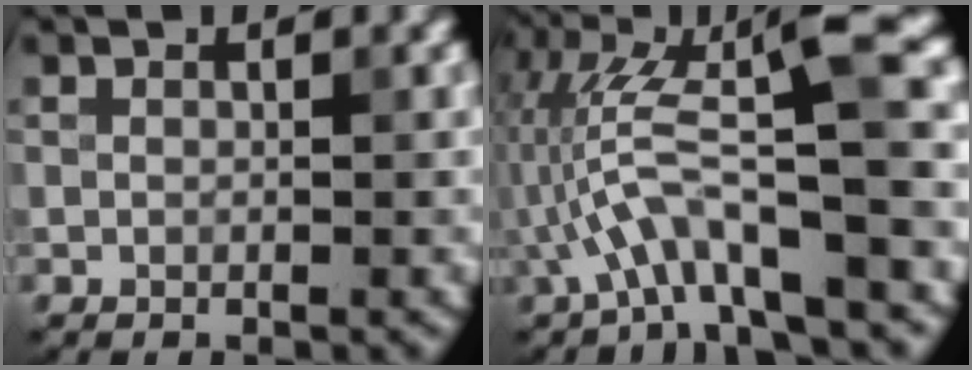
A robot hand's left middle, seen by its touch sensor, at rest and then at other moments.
{"total": 9.2, "force": [-1.7, 2.2, 8.8], "torque": [-0.165, 0.017, -0.033]}